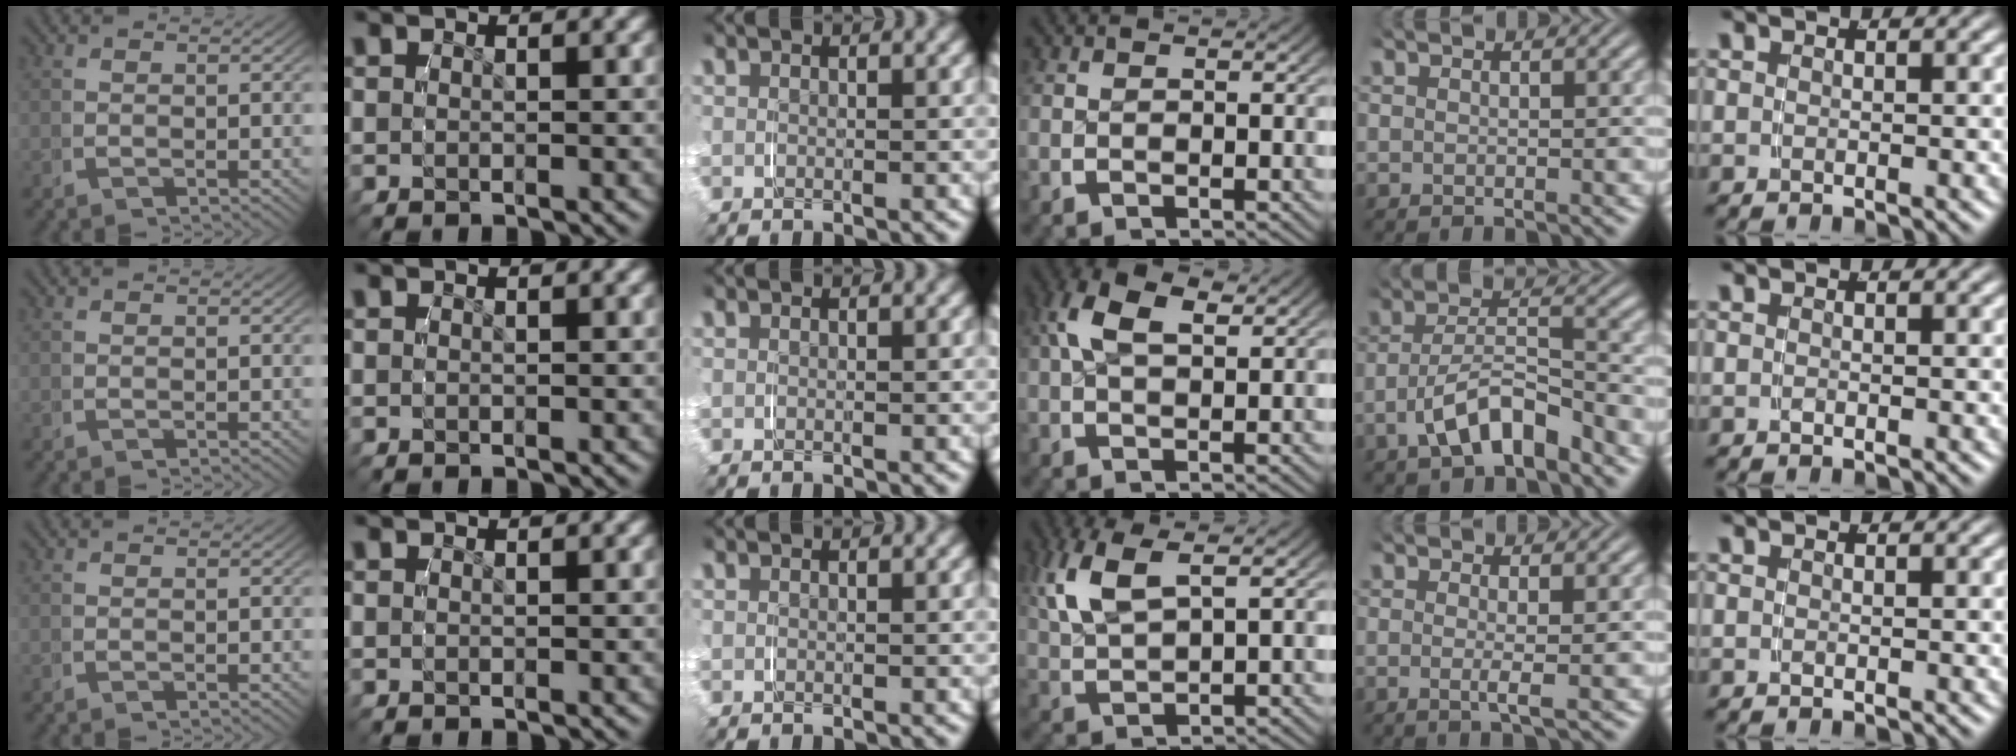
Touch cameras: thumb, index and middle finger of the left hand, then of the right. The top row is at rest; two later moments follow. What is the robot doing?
{"motion": "grasp_and_lifting", "object": "map"}